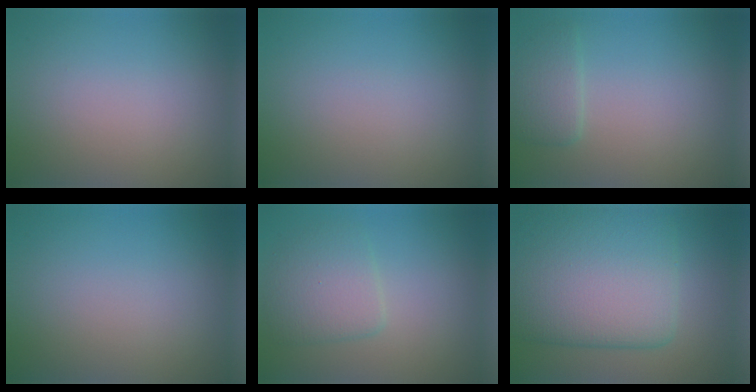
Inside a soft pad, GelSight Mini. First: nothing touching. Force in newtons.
{"total": 0.0}
{"total": 2.0, "press": 2.0, "slide": 0.3}
{"total": 0.0}
{"total": 3.3, "press": 3.3, "slide": 0.1}
{"total": 10.3, "press": 10.3, "slide": 0.5}